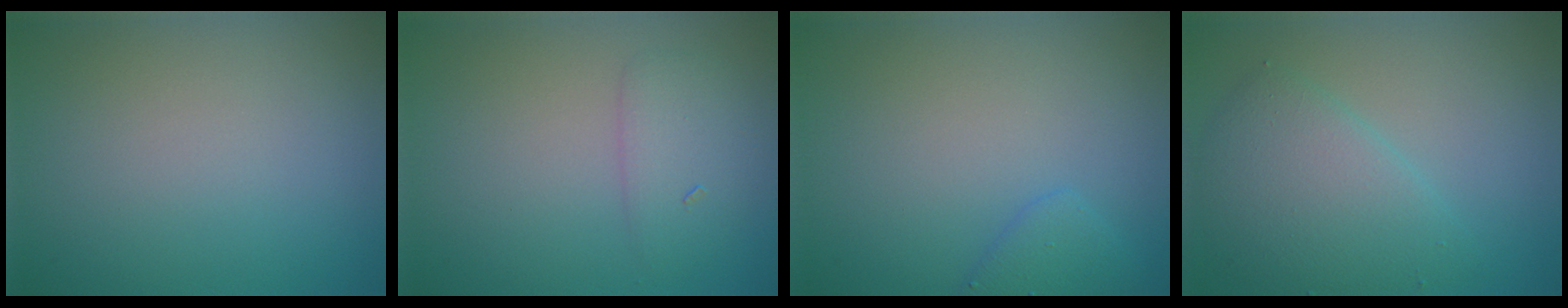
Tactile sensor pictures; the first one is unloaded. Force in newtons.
{"total": 2.1, "press": 2.1, "slide": 0.1}
{"total": 1.7, "press": 1.7, "slide": 0.1}
{"total": 4.6, "press": 4.6, "slide": 0.3}